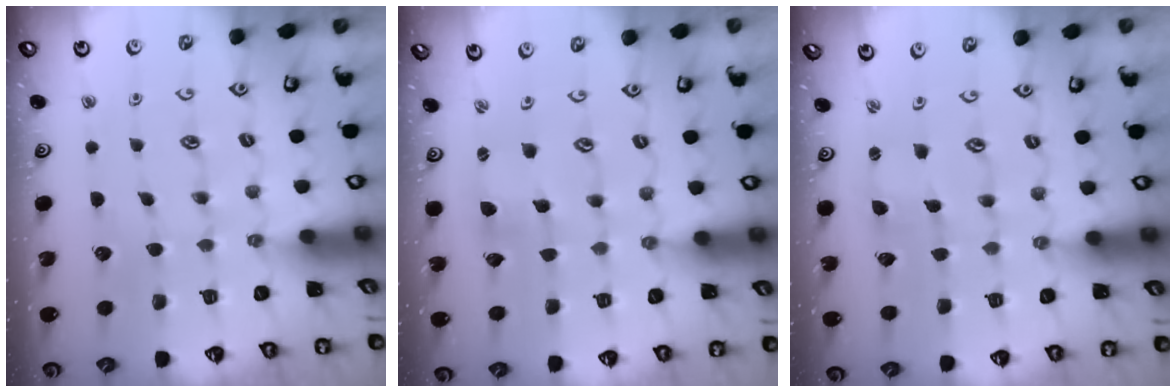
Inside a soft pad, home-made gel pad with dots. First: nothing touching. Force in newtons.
{"total": 0.8, "press": 0.8, "slide": 0.1}
{"total": 0.7, "press": 0.7, "slide": 0.2}